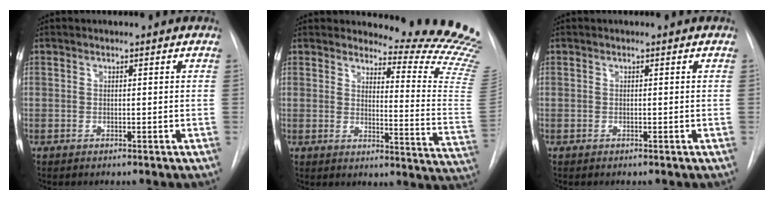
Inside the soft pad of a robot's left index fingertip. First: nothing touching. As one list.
[{"total": 13.8, "force": [13.5, -1.4, 2.4], "torque": [-0.020, -0.170, 0.130]}, {"total": 1.7, "force": [-1.7, -0.2, -0.3], "torque": [0.005, -0.005, -0.027]}]